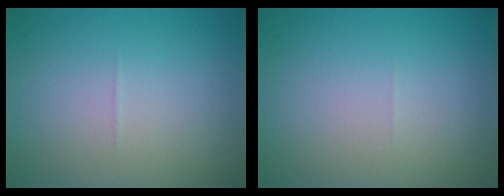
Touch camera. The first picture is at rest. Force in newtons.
{"total": 0.0}